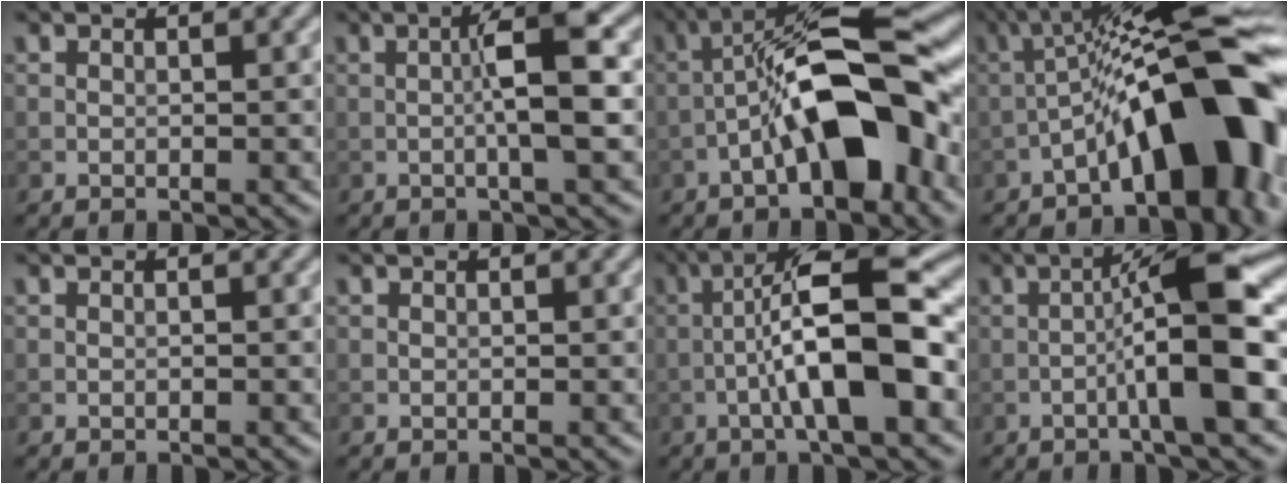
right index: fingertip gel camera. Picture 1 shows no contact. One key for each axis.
{"total": 4.7, "fx": -0.1, "fy": 0.5, "fz": 4.7, "tx": -0.082, "ty": 0.012, "tz": -0.008}
{"total": 11.5, "fx": -3.3, "fy": 3.9, "fz": 10.4, "tx": -0.173, "ty": 0.022, "tz": -0.061}
{"total": 13.0, "fx": -4.7, "fy": 3.9, "fz": 11.5, "tx": -0.161, "ty": 0.032, "tz": -0.073}
{"total": 0.0}
{"total": 0.0}
{"total": 10.6, "fx": -2.0, "fy": 2.4, "fz": 10.1, "tx": -0.161, "ty": 0.025, "tz": -0.039}
{"total": 8.2, "fx": -1.9, "fy": 0.9, "fz": 7.9, "tx": -0.119, "ty": 0.023, "tz": -0.037}